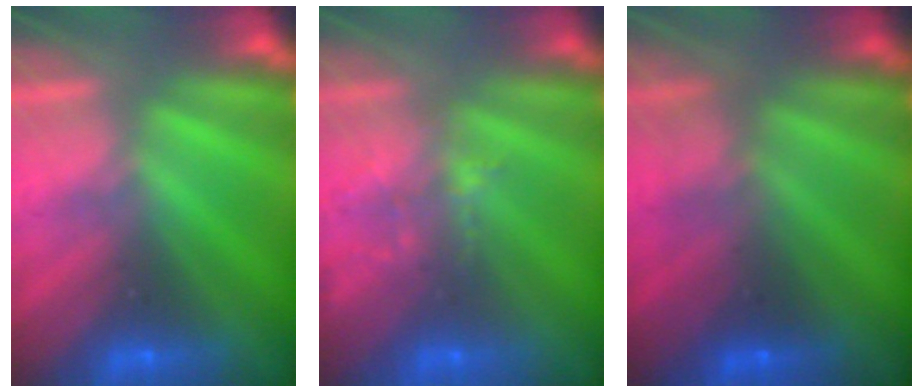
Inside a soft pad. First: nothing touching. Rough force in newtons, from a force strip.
{"total": 1.6}
{"total": 2.8}